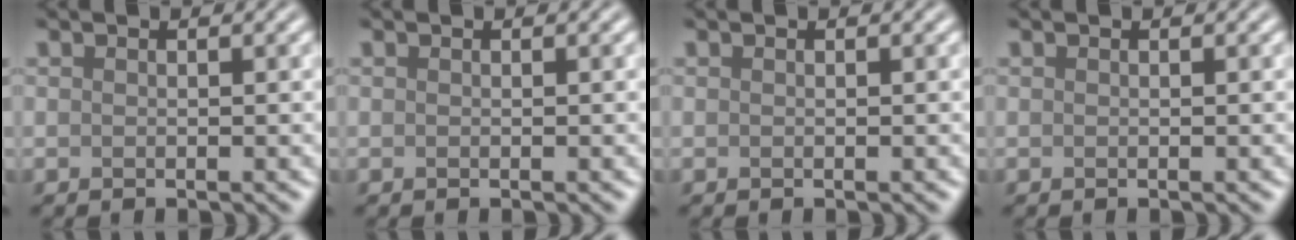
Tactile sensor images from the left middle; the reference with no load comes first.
{"total": 0.0}
{"total": 0.0}
{"total": 0.0}